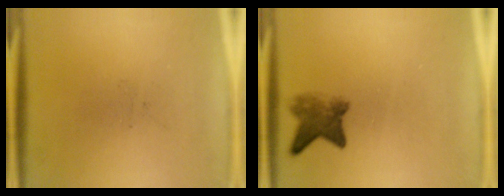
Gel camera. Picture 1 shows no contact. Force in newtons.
{"total": 4.2}